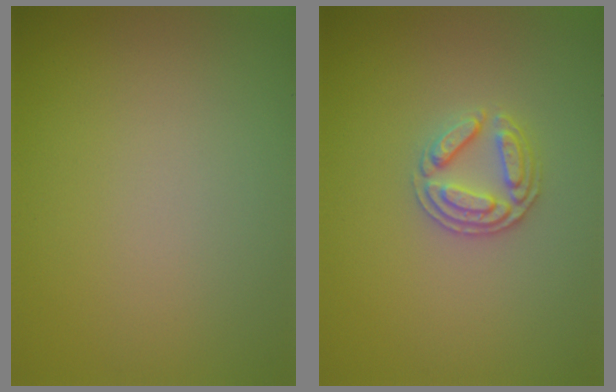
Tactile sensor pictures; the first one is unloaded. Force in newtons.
{"total": 2.7, "press": 2.7, "slide": 0.6}